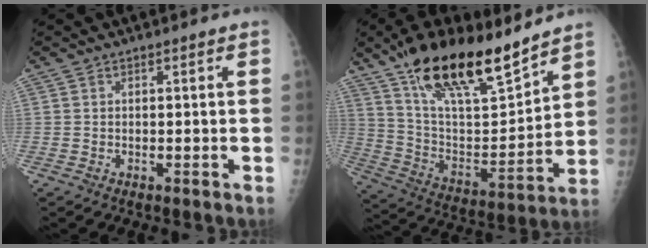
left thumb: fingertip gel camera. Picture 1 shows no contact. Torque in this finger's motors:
{"motor_torque": [1.56, 0.52, 1.48, -1.29, 0.43]}